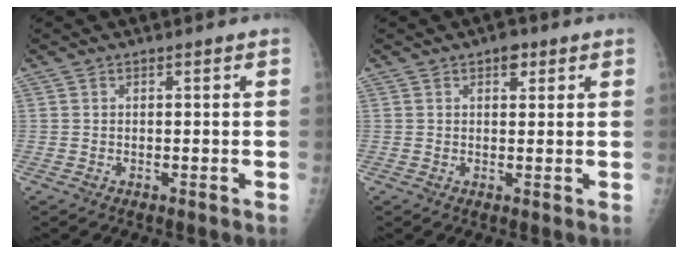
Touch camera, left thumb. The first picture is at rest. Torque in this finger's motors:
{"motor_torque": [0.49, 0.22, 0.18, -0.17, 0.00]}